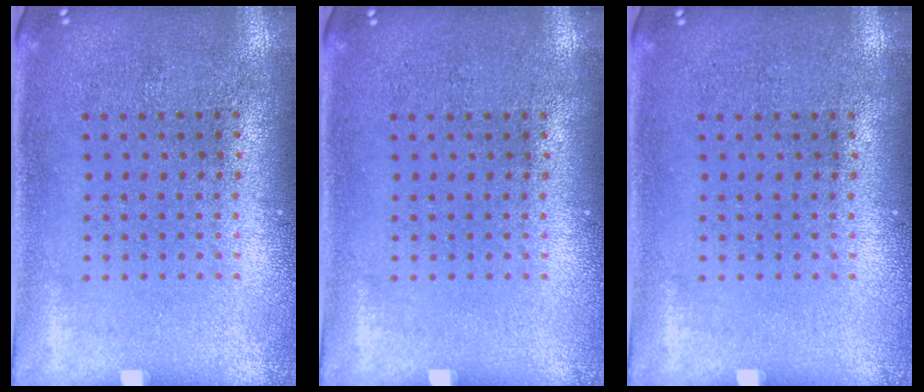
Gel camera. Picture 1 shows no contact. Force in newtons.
{"total": 0.0}
{"total": 0.0}